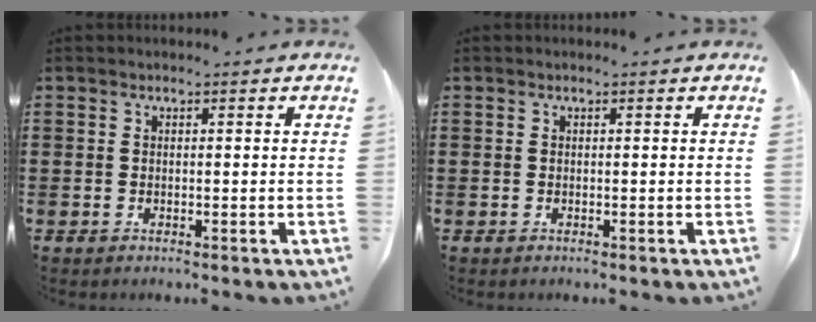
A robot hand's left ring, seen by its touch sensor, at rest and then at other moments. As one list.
[{"total": 0.0}]